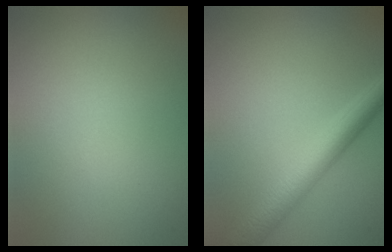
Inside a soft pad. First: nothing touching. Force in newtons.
{"total": 4.4, "press": 4.3, "slide": 0.1}